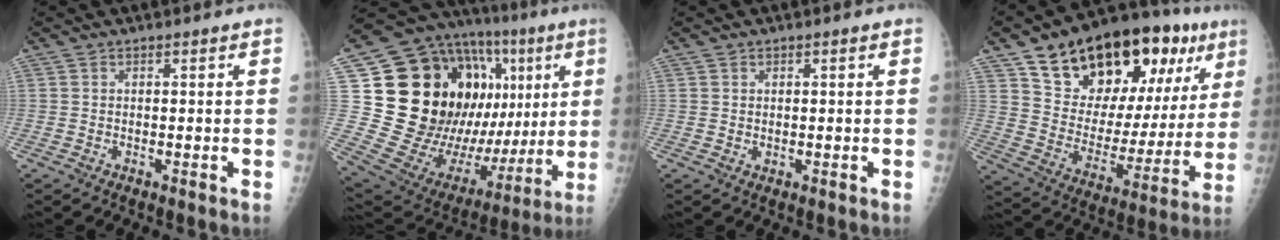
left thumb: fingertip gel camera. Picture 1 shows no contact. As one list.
[{"total": 37.6, "force": [7.1, 17.3, 32.7], "torque": [-0.460, 0.015, 0.135]}, {"total": 0.8, "force": [0.3, 0.6, 0.5], "torque": [-0.003, -0.002, 0.006]}, {"total": 28.7, "force": [15.5, 13.7, 19.9], "torque": [-0.260, -0.022, 0.249]}]